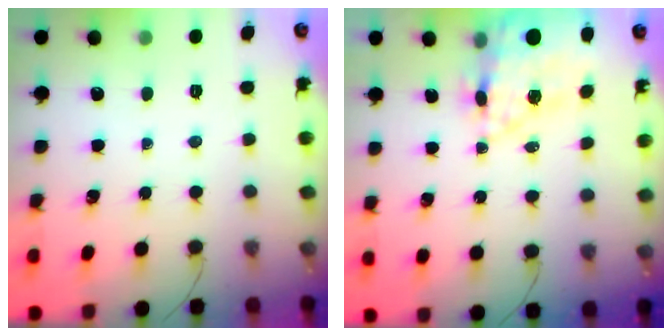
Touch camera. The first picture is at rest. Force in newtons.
{"total": 22.6, "press": 22.1, "slide": 4.6}